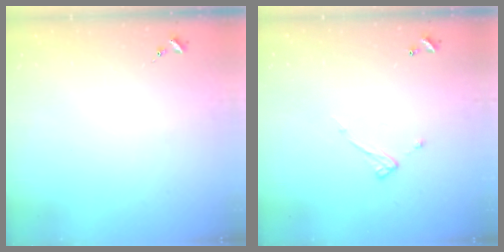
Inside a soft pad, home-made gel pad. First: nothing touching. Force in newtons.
{"total": 7.3, "press": 7.3, "slide": 0.5}